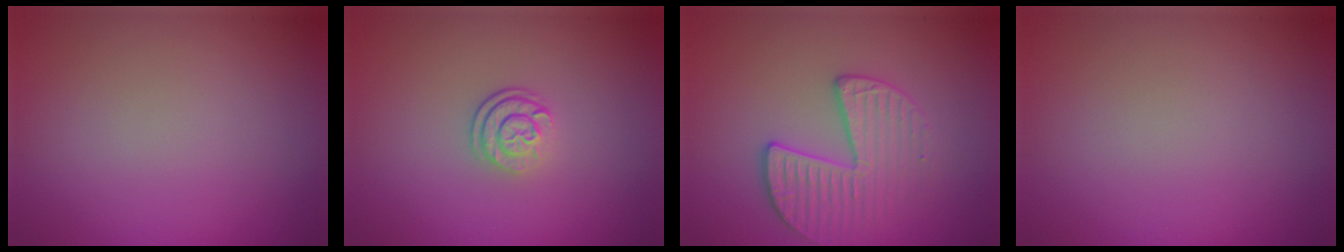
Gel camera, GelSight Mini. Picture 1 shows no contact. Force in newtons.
{"total": 2.4, "press": 1.7, "slide": 1.7}
{"total": 3.4, "press": 3.2, "slide": 1.1}
{"total": 0.0}